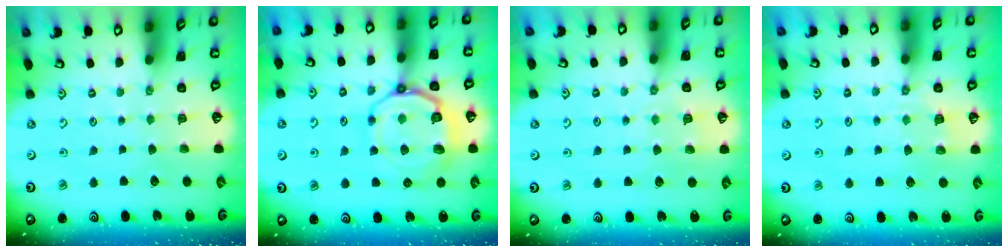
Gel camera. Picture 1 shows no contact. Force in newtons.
{"total": 12.0, "press": 11.8, "slide": 2.3}
{"total": 4.2, "press": 4.2, "slide": 0.6}
{"total": 3.9, "press": 3.7, "slide": 1.2}